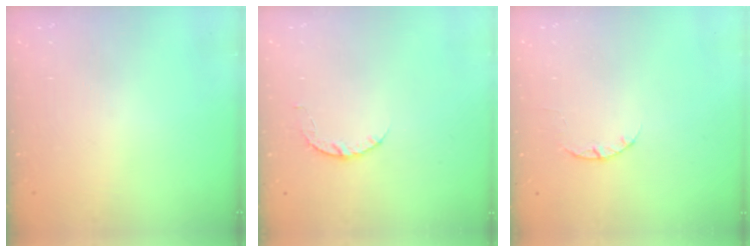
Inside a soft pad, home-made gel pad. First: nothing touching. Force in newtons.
{"total": 3.9, "press": 3.9, "slide": 0.6}
{"total": 2.4, "press": 2.4, "slide": 0.4}